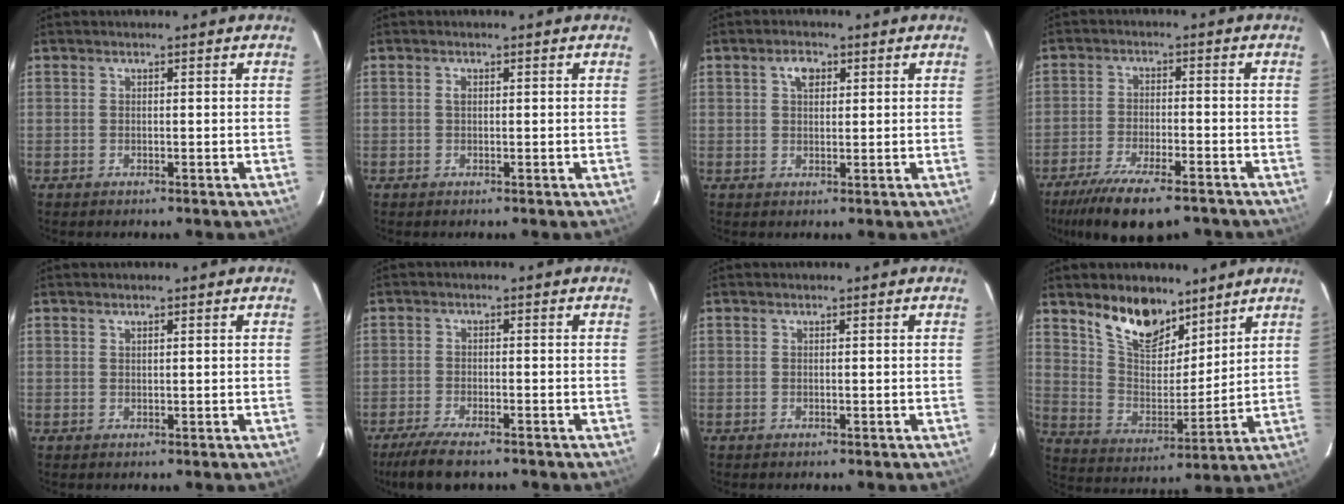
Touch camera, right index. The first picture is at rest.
{"total": 0.6, "force": [0.1, 0.4, 0.5], "torque": [-0.010, 0.002, 0.002]}
{"total": 2.9, "force": [1.2, 1.8, 1.9], "torque": [-0.032, 0.009, 0.021]}
{"total": 14.2, "force": [-11.0, 3.7, 8.1], "torque": [-0.170, -0.035, -0.180]}
{"total": 0.5, "force": [0.5, 0.1, 0.3], "torque": [-0.005, 0.002, 0.009]}
{"total": 7.9, "force": [-6.3, 1.7, 4.4], "torque": [-0.107, -0.024, -0.113]}
{"total": 0.0}
{"total": 13.2, "force": [9.6, 6.4, 6.4], "torque": [-0.121, 0.005, 0.180]}